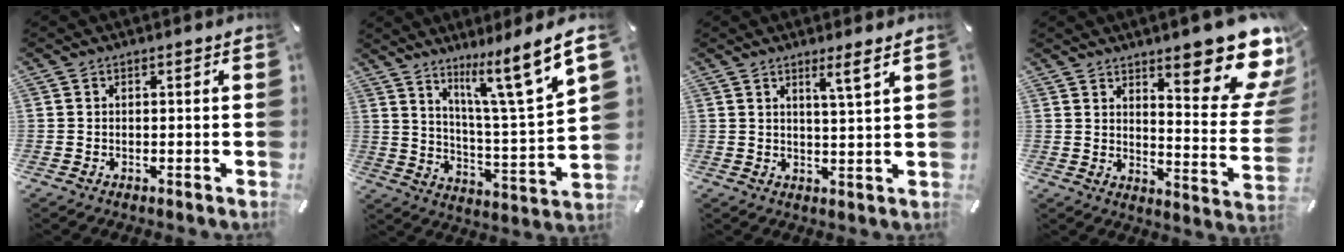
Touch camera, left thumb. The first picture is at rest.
{"total": 14.6, "force": [10.3, 1.9, 10.3], "torque": [-0.166, -0.076, 0.156]}
{"total": 5.1, "force": [3.3, -0.6, 3.9], "torque": [-0.073, -0.015, 0.053]}
{"total": 19.1, "force": [11.9, 5.8, 13.8], "torque": [-0.173, -0.098, 0.190]}